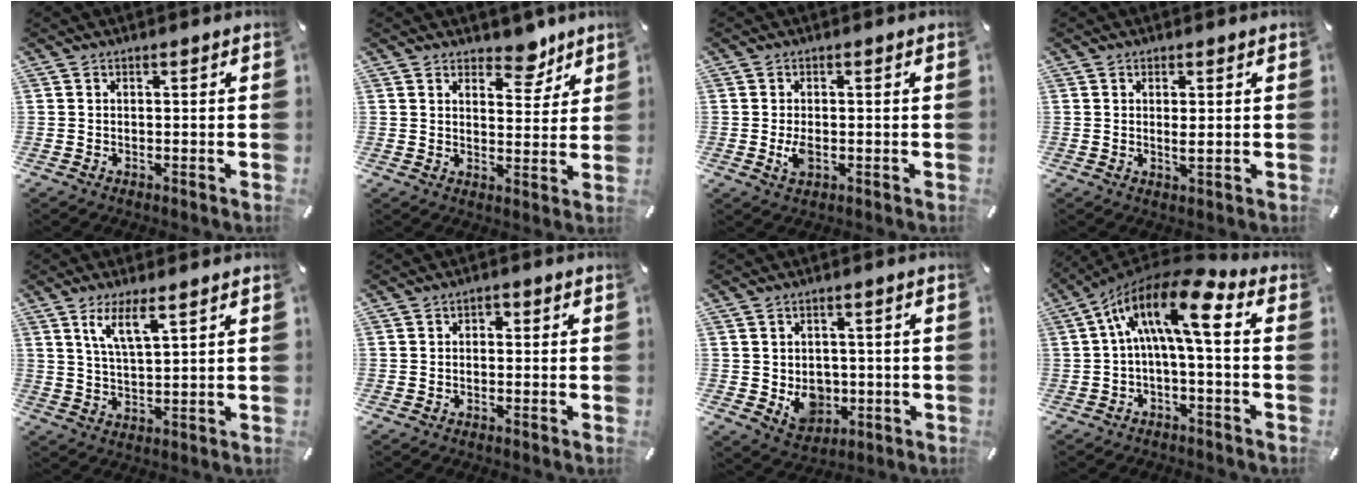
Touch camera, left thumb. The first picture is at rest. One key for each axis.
{"total": 7.1, "fx": 5.4, "fy": 4.0, "fz": 2.4, "tx": -0.012, "ty": -0.039, "tz": 0.090}
{"total": 3.3, "fx": -0.4, "fy": 1.7, "fz": 2.8, "tx": -0.072, "ty": -0.006, "tz": -0.011}
{"total": 2.1, "fx": 0.4, "fy": 0.5, "fz": 2.1, "tx": -0.041, "ty": -0.003, "tz": 0.007}
{"total": 6.9, "fx": 4.2, "fy": 1.7, "fz": 5.2, "tx": -0.114, "ty": -0.005, "tz": 0.074}
{"total": 1.4, "fx": -0.1, "fy": 1.0, "fz": 0.9, "tx": -0.018, "ty": 0.007, "tz": -0.005}
{"total": 7.0, "fx": -0.7, "fy": 6.1, "fz": 3.4, "tx": -0.038, "ty": 0.003, "tz": -0.007}
{"total": 15.8, "fx": 2.6, "fy": 5.5, "fz": 14.6, "tx": -0.280, "ty": -0.008, "tz": 0.039}